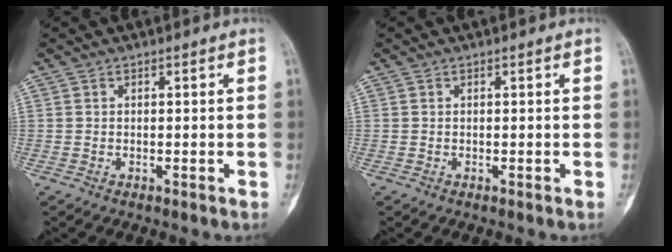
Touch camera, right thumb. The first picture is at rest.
{"total": 0.0}